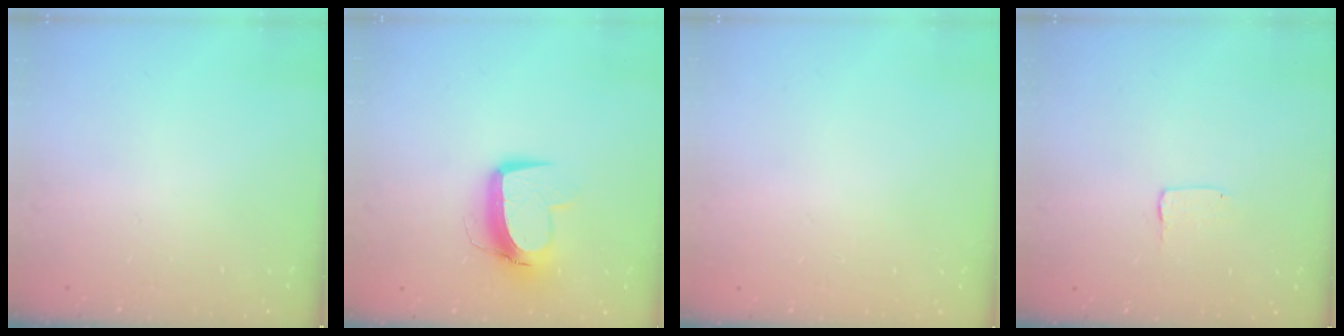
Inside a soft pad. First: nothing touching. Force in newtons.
{"total": 11.8, "press": 11.7, "slide": 1.2}
{"total": 0.0}
{"total": 1.0, "press": 1.0, "slide": 0.1}